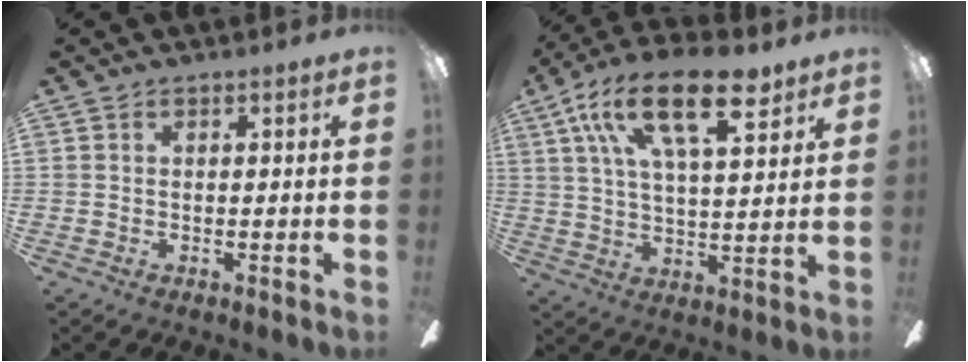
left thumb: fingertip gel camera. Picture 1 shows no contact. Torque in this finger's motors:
{"motor_torque": [-0.06, 0.58, 1.50, -1.26, 0.44]}